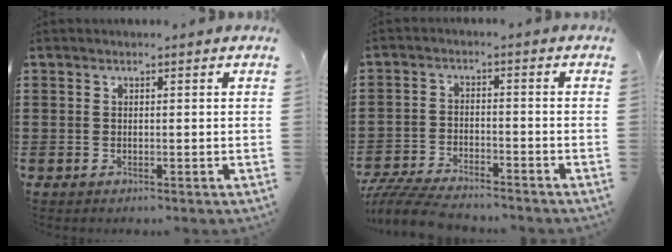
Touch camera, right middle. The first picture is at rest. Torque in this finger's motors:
{"motor_torque": [1.20, -0.94, 0.15, 0.12]}